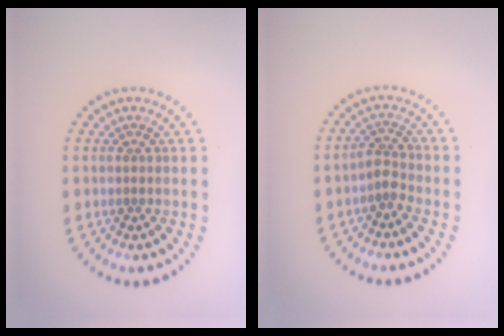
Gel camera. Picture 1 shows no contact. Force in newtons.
{"total": 1.8, "press": 1.3, "slide": 1.2}